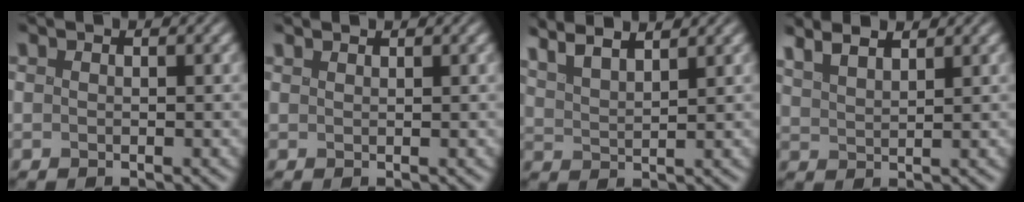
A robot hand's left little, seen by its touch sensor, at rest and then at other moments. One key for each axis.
{"total": 0.6, "fx": 0.5, "fy": 0.1, "fz": 0.1, "tx": -0.002, "ty": 0.004, "tz": 0.006}
{"total": 5.7, "fx": 4.3, "fy": 1.5, "fz": 3.4, "tx": -0.076, "ty": 0.026, "tz": 0.054}
{"total": 3.6, "fx": 2.7, "fy": 1.0, "fz": 2.1, "tx": -0.041, "ty": 0.015, "tz": 0.038}